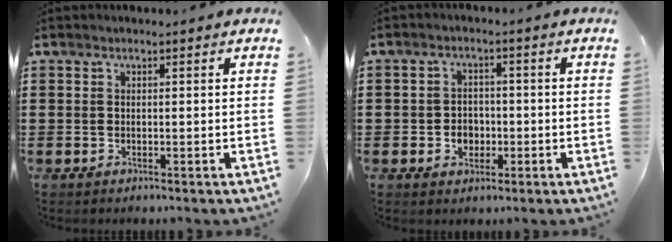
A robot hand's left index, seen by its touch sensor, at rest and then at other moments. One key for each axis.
{"total": 3.0, "fx": -0.9, "fy": 2.5, "fz": 1.4, "tx": -0.033, "ty": 0.004, "tz": -0.021}